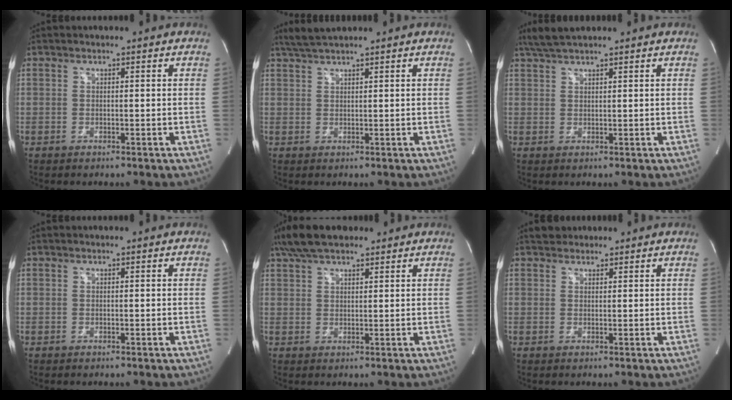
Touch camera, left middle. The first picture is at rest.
{"total": 3.3, "force": [2.9, -0.3, 1.4], "torque": [-0.034, 0.013, 0.061]}
{"total": 4.2, "force": [3.6, 0.3, 2.1], "torque": [-0.046, 0.020, 0.071]}
{"total": 0.0}
{"total": 7.9, "force": [6.2, 2.6, 4.2], "torque": [-0.085, 0.031, 0.114]}
{"total": 1.9, "force": [1.7, 1.0, 0.1], "torque": [-0.002, 0.014, 0.026]}